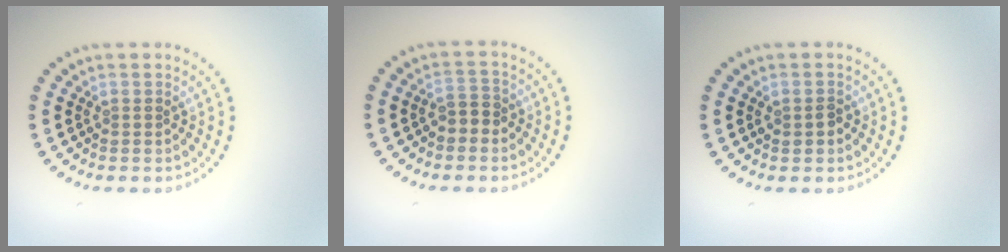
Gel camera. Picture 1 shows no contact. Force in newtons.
{"total": 1.9, "press": 1.7, "slide": 0.8}
{"total": 1.2, "press": 1.2, "slide": 0.1}